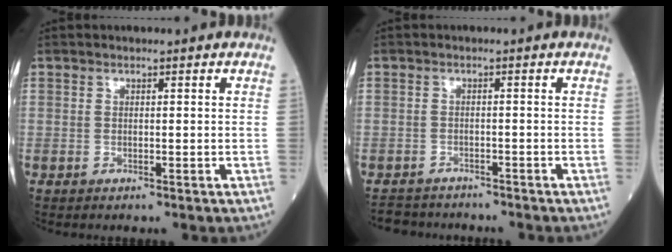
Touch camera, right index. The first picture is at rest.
{"total": 4.6, "force": [-4.3, 1.6, -0.1], "torque": [0.007, -0.004, -0.071]}